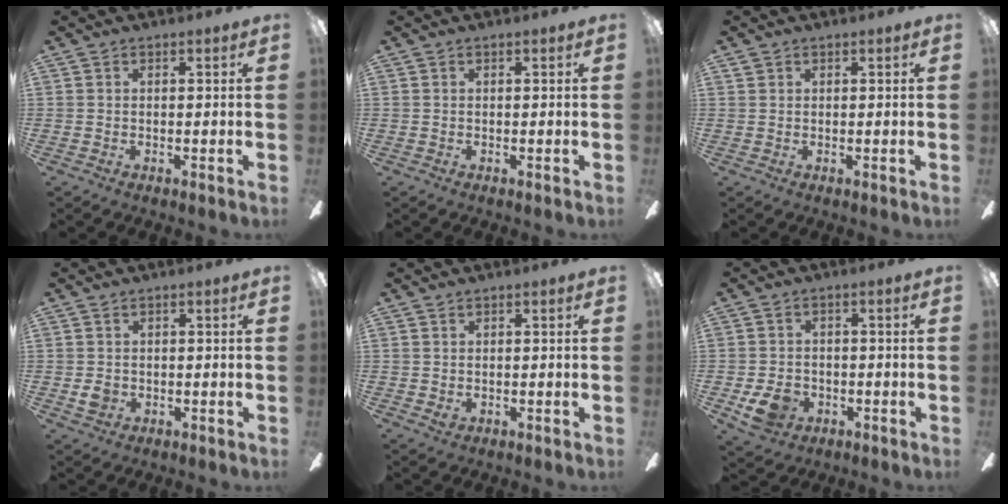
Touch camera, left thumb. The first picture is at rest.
{"total": 0.0}
{"total": 1.1, "force": [0.7, 0.8, 0.2], "torque": [-0.005, 0.002, 0.013]}
{"total": 2.4, "force": [0.0, 2.1, 1.2], "torque": [-0.014, 0.002, -0.002]}
{"total": 1.1, "force": [0.2, 0.9, 0.7], "torque": [-0.013, 0.002, 0.004]}
{"total": 6.8, "force": [-2.5, 5.2, 3.7], "torque": [-0.083, 0.009, -0.046]}